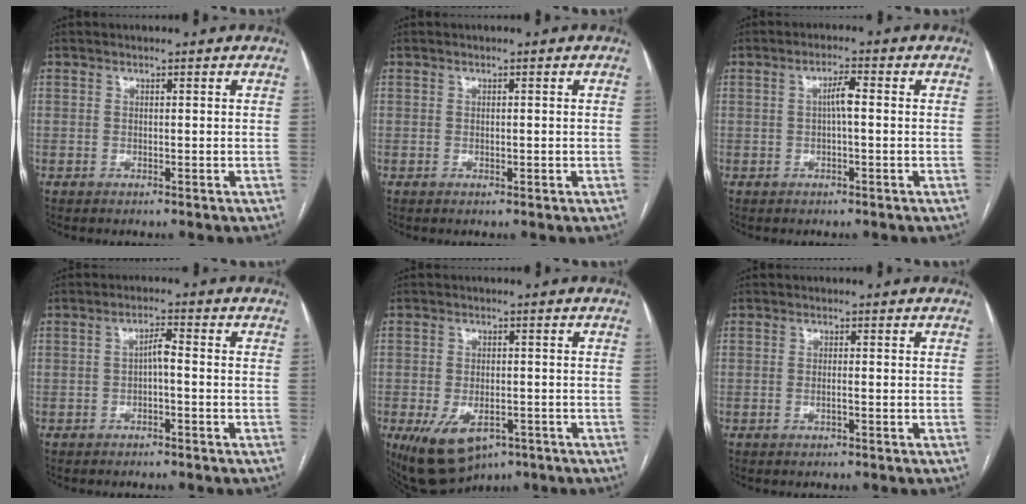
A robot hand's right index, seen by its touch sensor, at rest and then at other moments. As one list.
[{"total": 0.7, "force": [-0.1, 0.4, 0.6], "torque": [-0.011, -0.002, 0.001]}, {"total": 2.8, "force": [0.0, 0.4, 2.8], "torque": [-0.049, 0.006, 0.001]}, {"total": 2.4, "force": [-0.6, 0.5, 2.3], "torque": [-0.039, 0.011, -0.010]}, {"total": 10.1, "force": [-5.3, 5.6, 6.5], "torque": [-0.114, -0.011, -0.073]}, {"total": 1.0, "force": [-0.3, 0.1, 1.0], "torque": [-0.020, -0.001, -0.005]}]